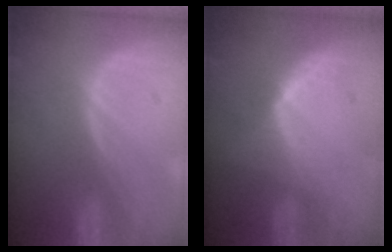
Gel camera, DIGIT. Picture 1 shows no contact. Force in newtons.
{"total": 5.9, "press": 5.9, "slide": 0.4}